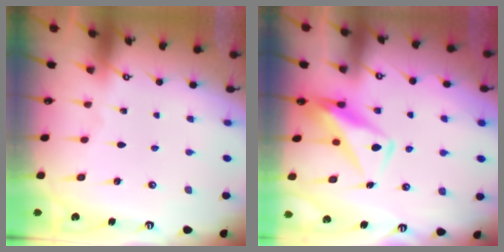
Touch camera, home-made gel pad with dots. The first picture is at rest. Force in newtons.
{"total": 10.2, "press": 10.1, "slide": 1.0}